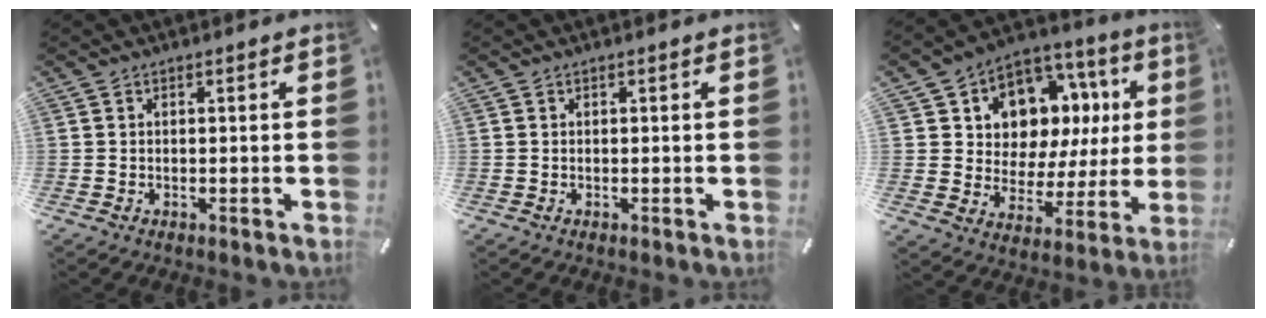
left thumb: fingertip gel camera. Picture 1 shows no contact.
{"total": 0.0}
{"total": 10.4, "force": [4.8, 8.5, 3.4], "torque": [-0.062, -0.049, 0.091]}